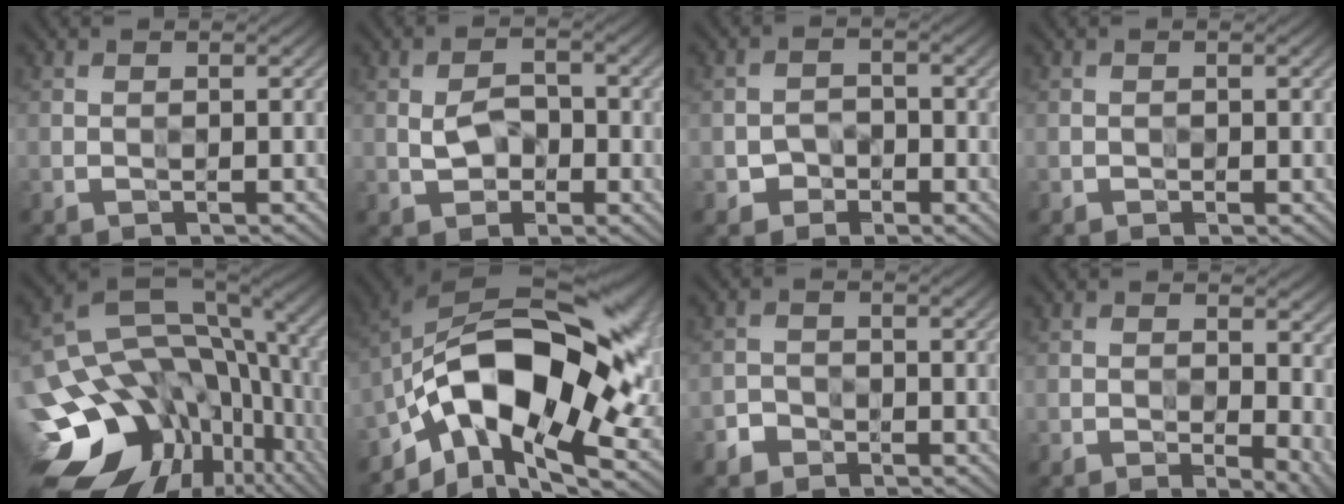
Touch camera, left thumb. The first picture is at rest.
{"total": 2.7, "force": [-0.2, 2.1, 1.7], "torque": [-0.027, 0.004, -0.001]}
{"total": 1.9, "force": [-0.9, 1.6, 0.2], "torque": [0.005, 0.006, -0.017]}
{"total": 0.0}
{"total": 19.5, "force": [-4.3, 13.8, 13.2], "torque": [-0.276, -0.026, -0.037]}
{"total": 16.9, "force": [-3.0, 9.5, 13.7], "torque": [-0.230, 0.006, -0.054]}
{"total": 1.9, "force": [-1.4, 1.3, 0.1], "torque": [0.004, 0.002, -0.029]}
{"total": 5.8, "force": [-0.9, 3.2, 4.8], "torque": [-0.043, -0.011, -0.004]}